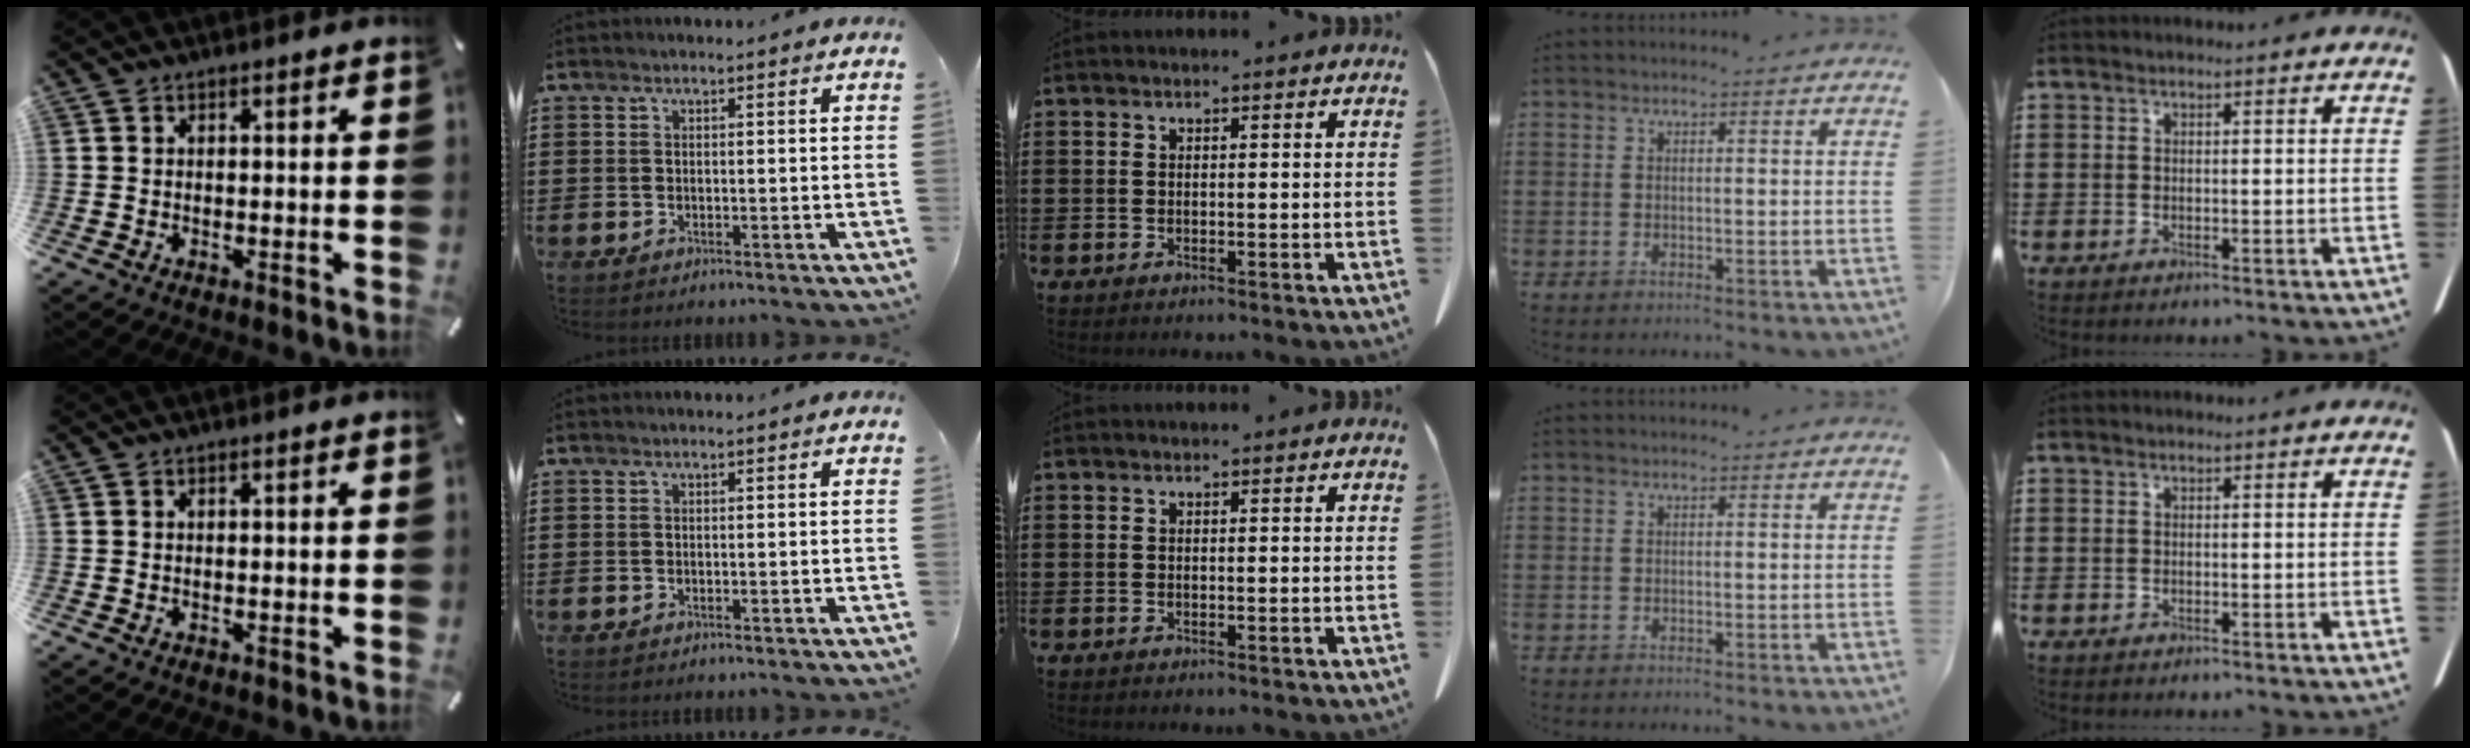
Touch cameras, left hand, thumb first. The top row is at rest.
{}